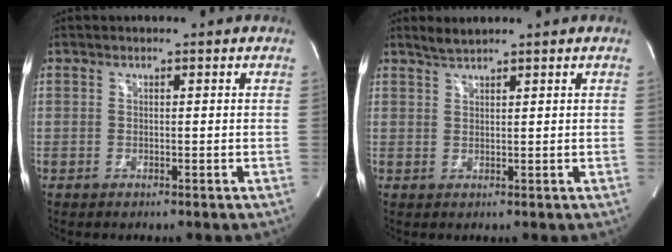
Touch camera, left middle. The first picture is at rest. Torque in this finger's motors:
{"motor_torque": [0.18, -0.05, -0.07, 0.01]}